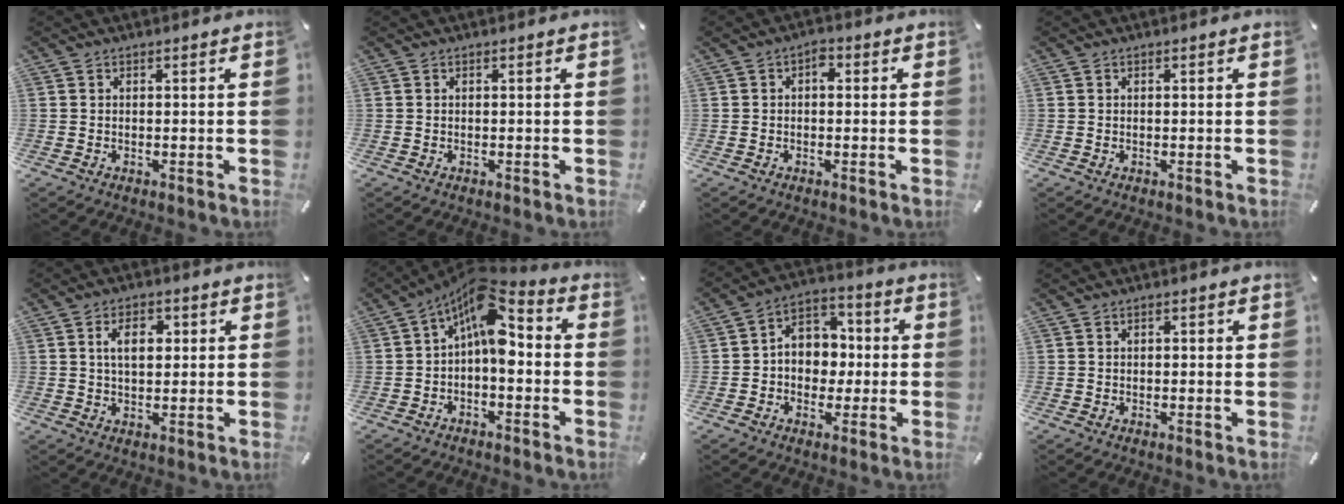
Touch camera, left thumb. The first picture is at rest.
{"total": 0.0}
{"total": 2.4, "force": [0.0, 1.5, 1.9], "torque": [-0.031, 0.008, -0.005]}
{"total": 0.0}
{"total": 6.2, "force": [1.5, 4.0, 4.5], "torque": [-0.074, 0.003, 0.020]}
{"total": 10.8, "force": [2.2, 5.5, 9.0], "torque": [-0.142, -0.029, 0.037]}
{"total": 8.4, "force": [-1.0, 7.5, 3.5], "torque": [-0.051, 0.013, -0.018]}
{"total": 0.8, "force": [0.2, 0.6, 0.5], "torque": [-0.009, 0.006, 0.002]}